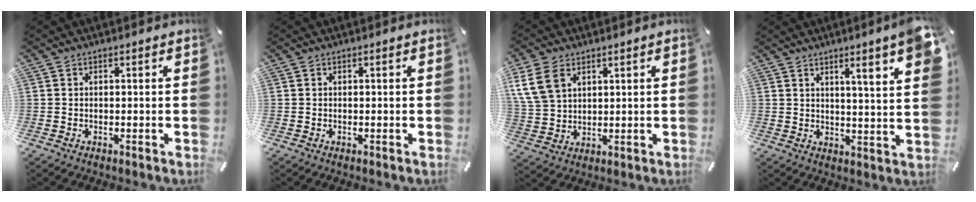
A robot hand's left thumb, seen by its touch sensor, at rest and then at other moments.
{"total": 0.0}
{"total": 8.4, "force": [4.0, 6.1, 4.1], "torque": [-0.114, 0.003, 0.078]}
{"total": 8.9, "force": [5.2, 0.3, 7.2], "torque": [-0.099, -0.036, 0.075]}